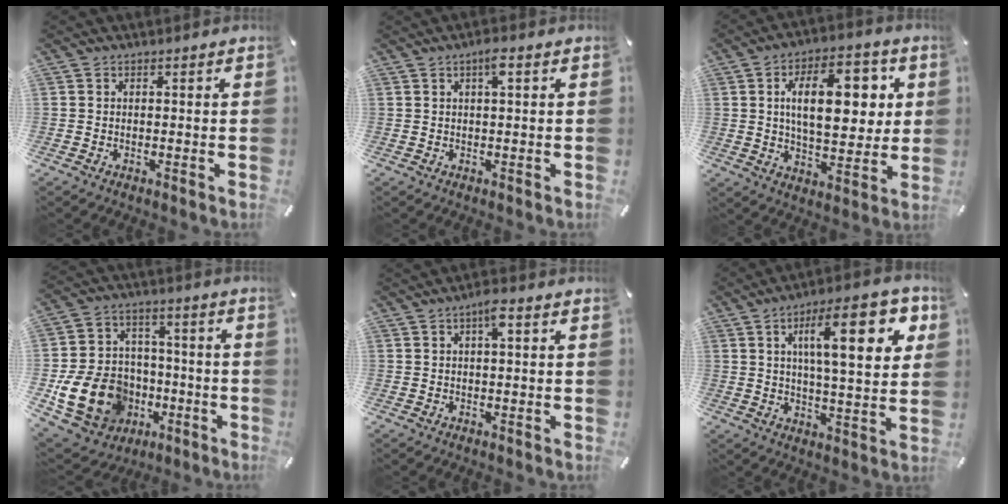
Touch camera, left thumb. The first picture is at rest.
{"total": 2.8, "force": [1.1, 0.6, 2.5], "torque": [-0.053, 0.005, 0.016]}
{"total": 17.8, "force": [4.3, 9.3, 14.5], "torque": [-0.219, 0.008, 0.065]}
{"total": 17.7, "force": [-5.3, 14.3, 9.0], "torque": [-0.155, 0.030, -0.081]}
{"total": 3.4, "force": [1.1, 0.8, 3.1], "torque": [-0.056, 0.003, 0.015]}
{"total": 19.3, "force": [7.0, 6.2, 16.9], "torque": [-0.250, -0.011, 0.098]}